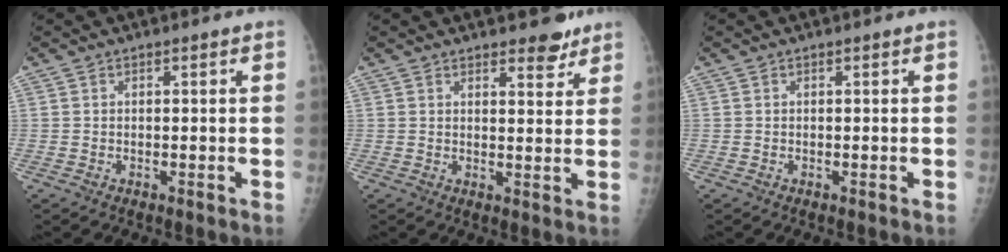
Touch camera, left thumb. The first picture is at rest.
{"total": 4.3, "force": [3.5, 1.8, 1.9], "torque": [-0.003, -0.023, 0.048]}
{"total": 0.0}